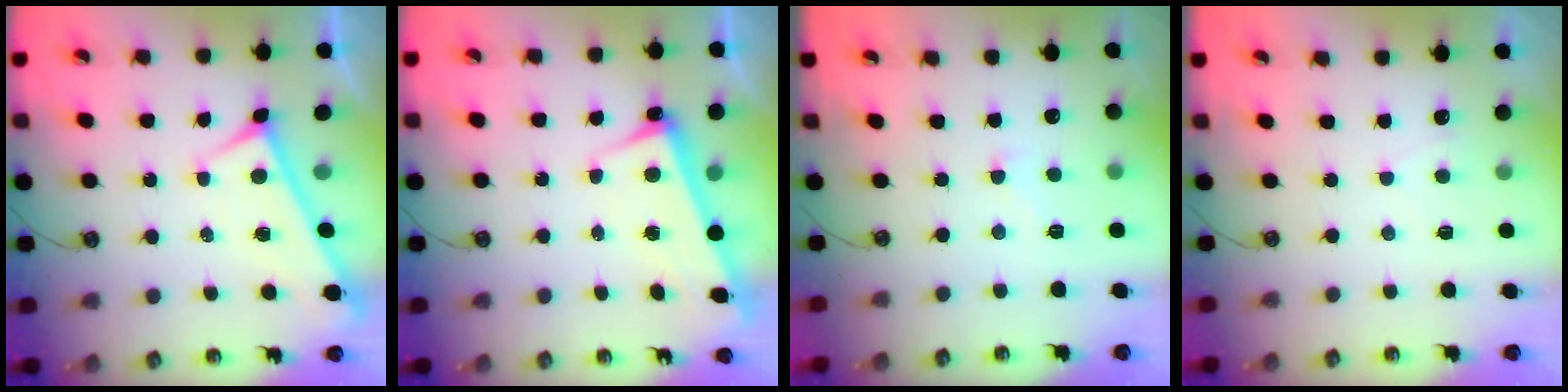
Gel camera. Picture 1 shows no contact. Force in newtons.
{"total": 3.3, "press": 3.1, "slide": 0.9}
{"total": 1.0, "press": 0.8, "slide": 0.5}
{"total": 1.9, "press": 1.9, "slide": 0.3}